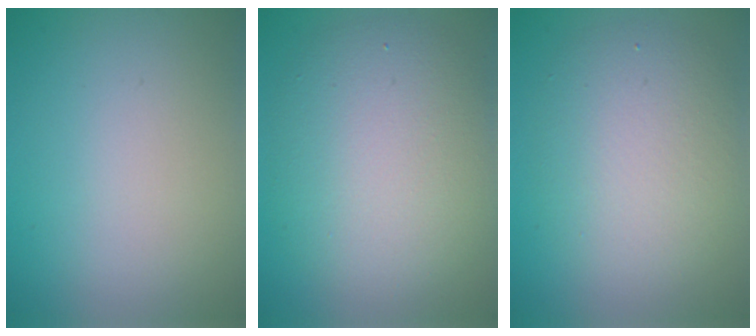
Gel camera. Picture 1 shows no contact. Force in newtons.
{"total": 8.1, "press": 8.1, "slide": 0.3}
{"total": 5.4, "press": 5.3, "slide": 0.5}